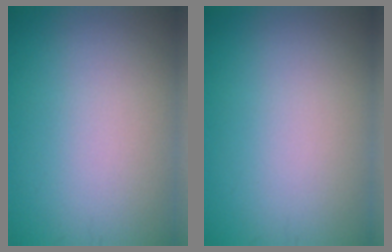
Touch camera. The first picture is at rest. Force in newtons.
{"total": 0.0}